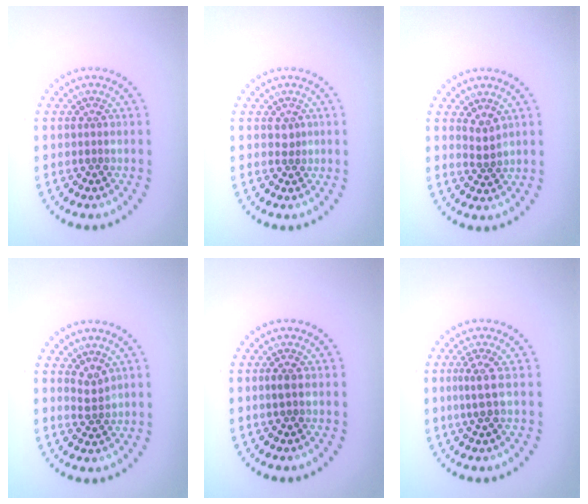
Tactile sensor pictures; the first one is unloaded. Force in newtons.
{"total": 0.9, "press": 0.6, "slide": 0.6}
{"total": 1.4, "press": 1.0, "slide": 1.0}
{"total": 1.6, "press": 1.1, "slide": 1.3}
{"total": 0.8, "press": 0.8, "slide": 0.3}
{"total": 2.1, "press": 1.4, "slide": 1.6}